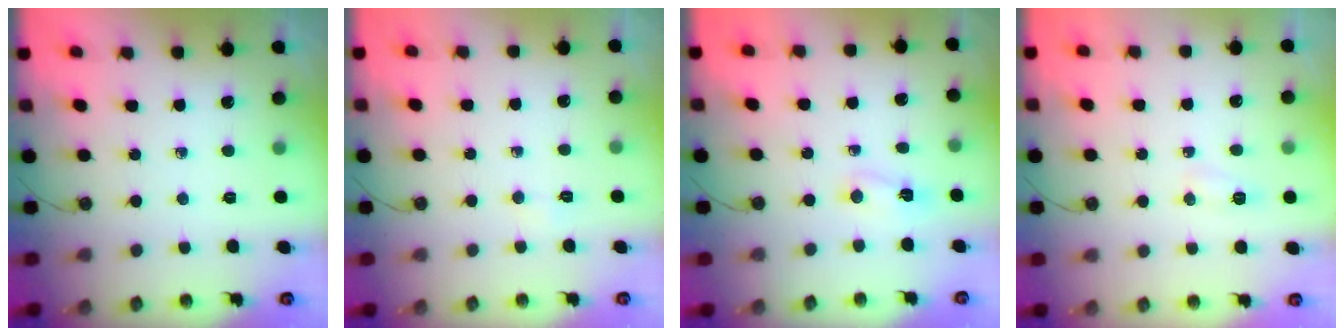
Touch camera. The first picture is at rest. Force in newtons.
{"total": 2.8, "press": 2.7, "slide": 0.4}
{"total": 2.4, "press": 2.1, "slide": 1.1}
{"total": 4.9, "press": 4.8, "slide": 0.5}